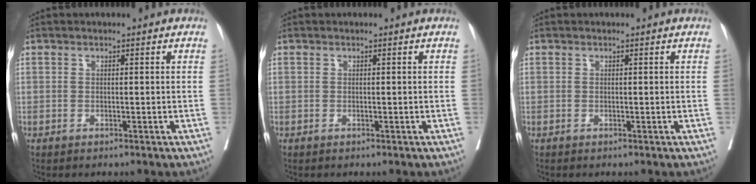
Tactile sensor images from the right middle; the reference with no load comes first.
{"total": 0.0}
{"total": 0.0}